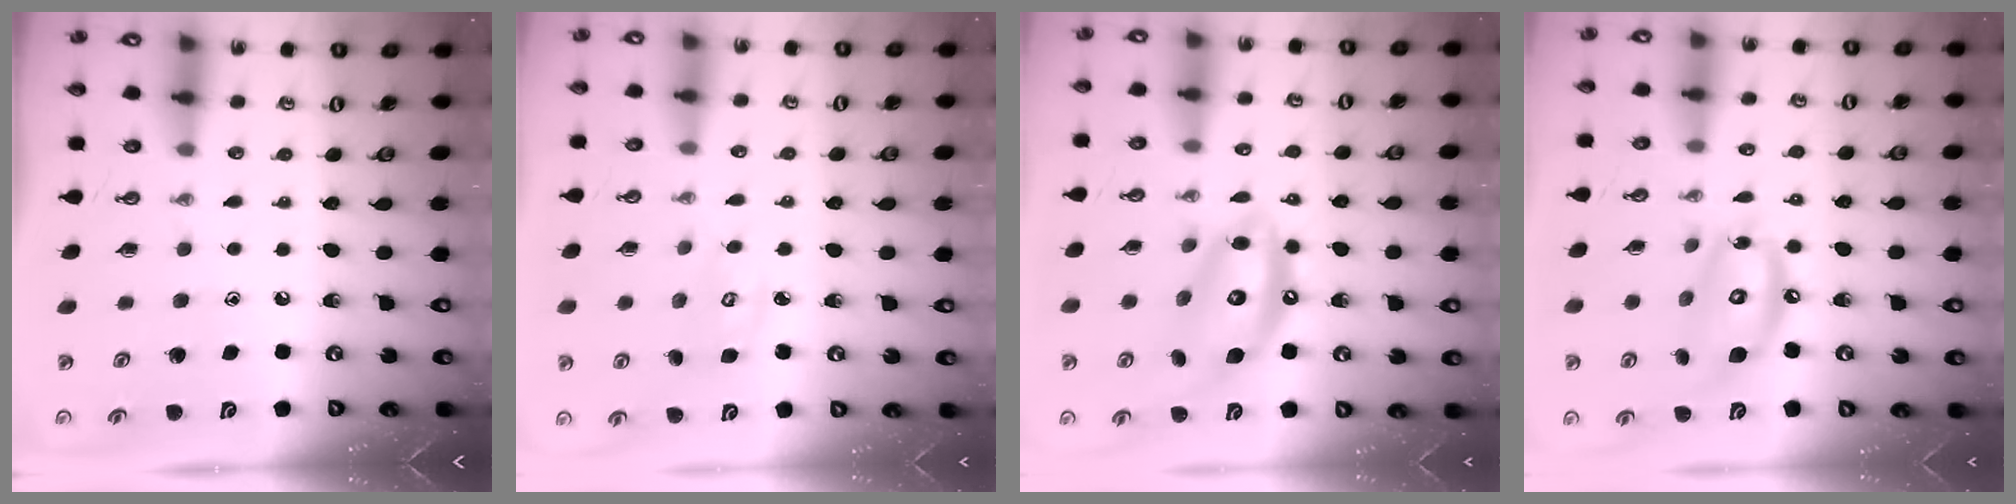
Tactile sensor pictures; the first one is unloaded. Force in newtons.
{"total": 2.9, "press": 2.9, "slide": 0.1}
{"total": 13.0, "press": 13.0, "slide": 1.2}
{"total": 13.2, "press": 13.2, "slide": 1.5}